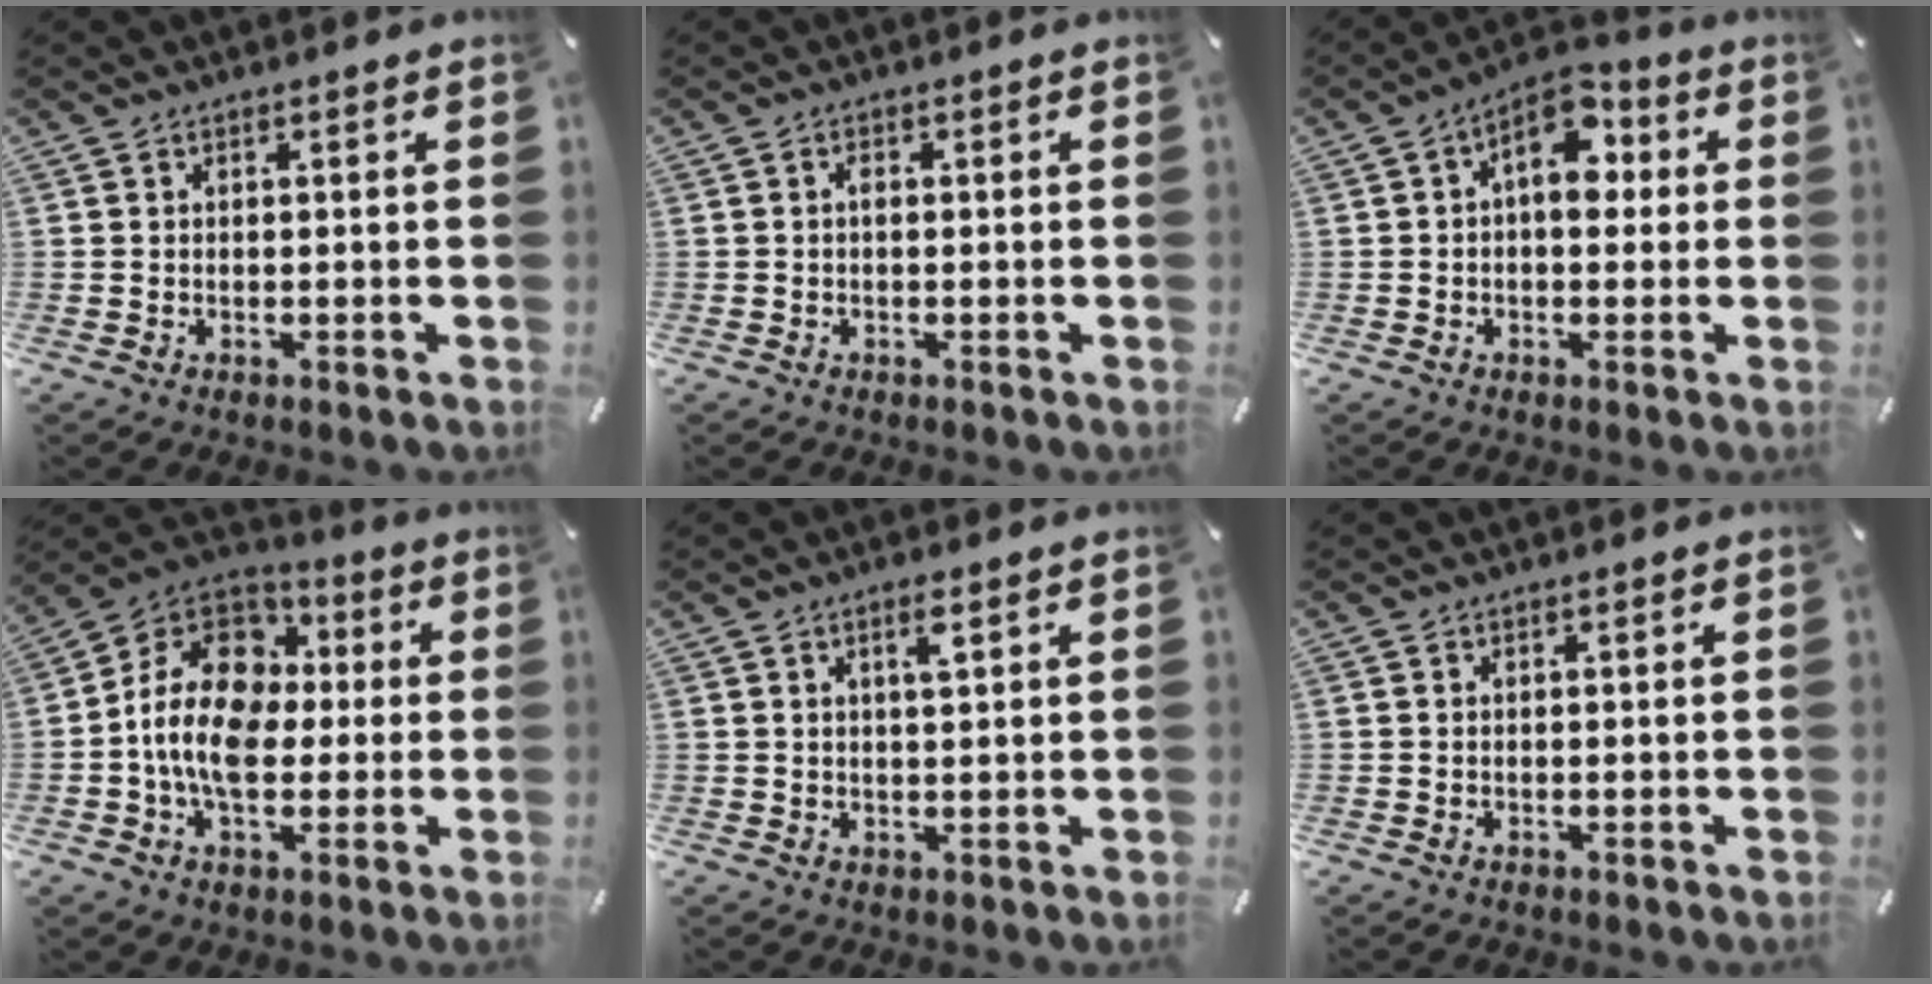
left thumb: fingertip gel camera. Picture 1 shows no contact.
{"total": 1.1, "force": [-0.2, 0.4, 1.0], "torque": [-0.020, 0.001, -0.004]}
{"total": 8.5, "force": [2.3, 5.1, 6.4], "torque": [-0.086, -0.010, 0.035]}
{"total": 15.4, "force": [-2.2, 11.5, 10.0], "torque": [-0.214, 0.017, -0.046]}
{"total": 2.7, "force": [1.3, 0.3, 2.3], "torque": [-0.050, 0.004, 0.020]}
{"total": 0.0}